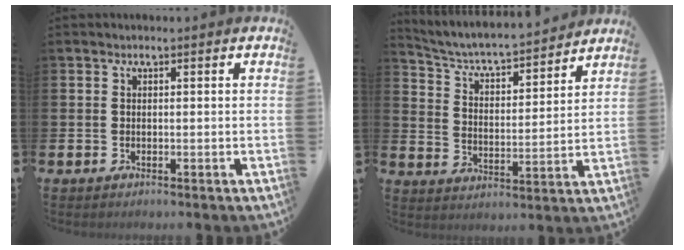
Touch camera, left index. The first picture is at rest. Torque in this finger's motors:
{"motor_torque": [0.94, -1.20, 0.36, 0.05]}